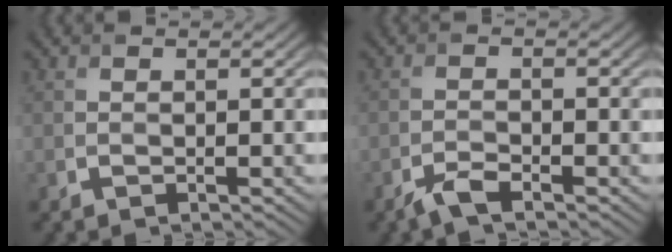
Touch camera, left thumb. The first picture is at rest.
{"total": 2.4, "force": [-1.8, 0.5, 1.4], "torque": [-0.032, 0.000, -0.043]}